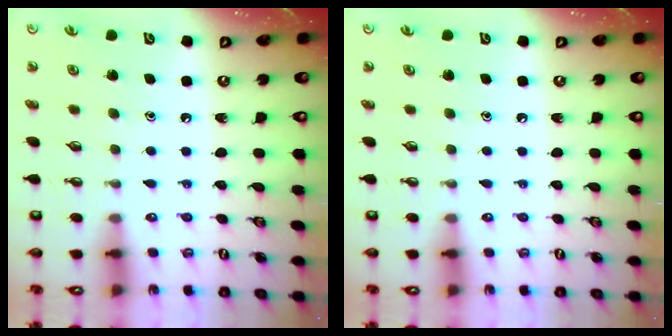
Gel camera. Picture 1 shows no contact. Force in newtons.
{"total": 0.0}